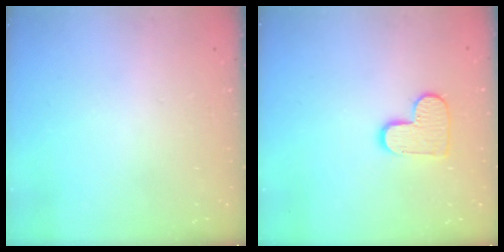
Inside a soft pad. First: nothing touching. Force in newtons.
{"total": 9.6, "press": 9.6, "slide": 0.6}